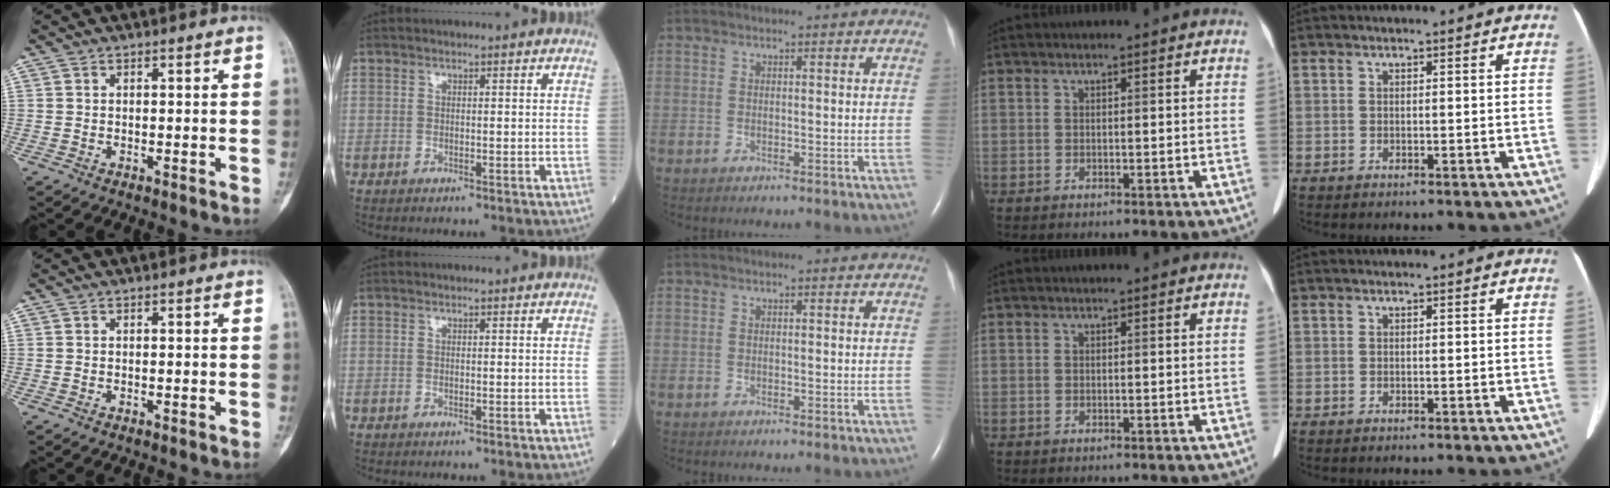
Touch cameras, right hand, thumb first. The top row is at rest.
{}